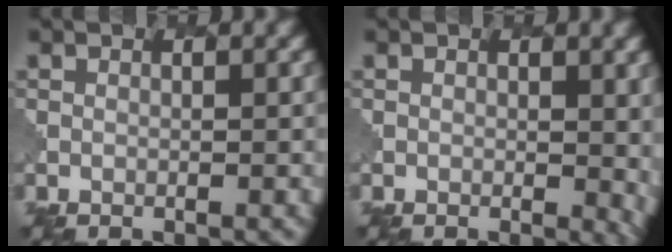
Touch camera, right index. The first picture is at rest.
{"total": 2.4, "force": [0.4, 1.5, 1.9], "torque": [-0.020, -0.006, 0.001]}